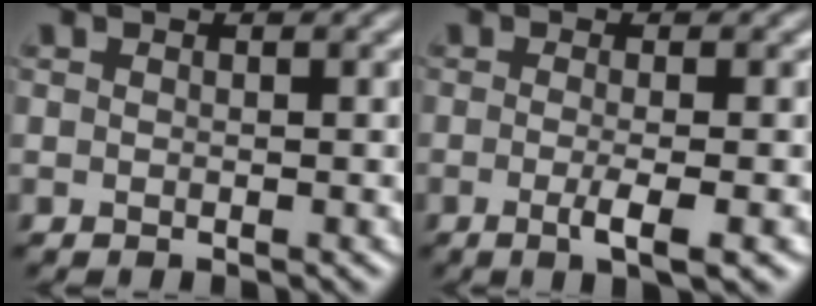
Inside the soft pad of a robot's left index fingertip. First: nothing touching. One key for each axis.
{"total": 3.3, "fx": -0.9, "fy": 0.8, "fz": 3.1, "tx": -0.047, "ty": -0.006, "tz": -0.018}